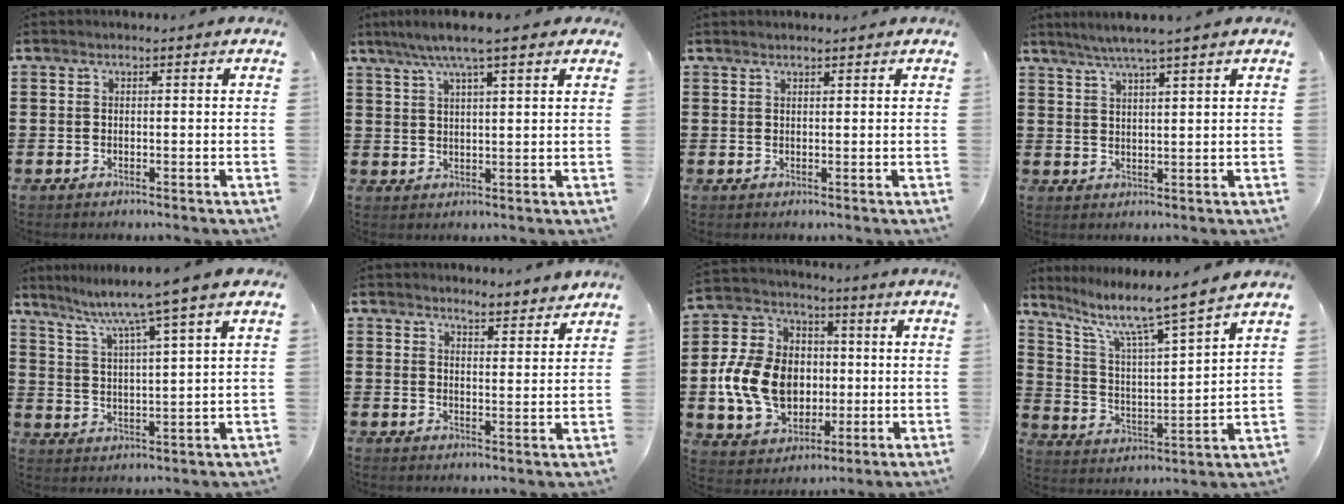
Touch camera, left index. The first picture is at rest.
{"total": 6.2, "force": [4.5, 0.6, 4.2], "torque": [-0.091, -0.004, 0.079]}
{"total": 0.9, "force": [0.8, 0.0, 0.3], "torque": [-0.007, -0.001, 0.016]}
{"total": 4.0, "force": [3.3, -0.7, 2.2], "torque": [-0.050, -0.009, 0.058]}
{"total": 6.6, "force": [5.1, -1.2, 4.0], "torque": [-0.097, -0.033, 0.078]}
{"total": 3.8, "force": [3.8, 0.4, 0.4], "torque": [-0.013, -0.015, 0.068]}
{"total": 12.8, "force": [-1.0, 10.3, 7.5], "torque": [-0.197, 0.027, -0.016]}
{"total": 7.4, "force": [6.0, 0.1, 4.3], "torque": [-0.109, -0.042, 0.093]}